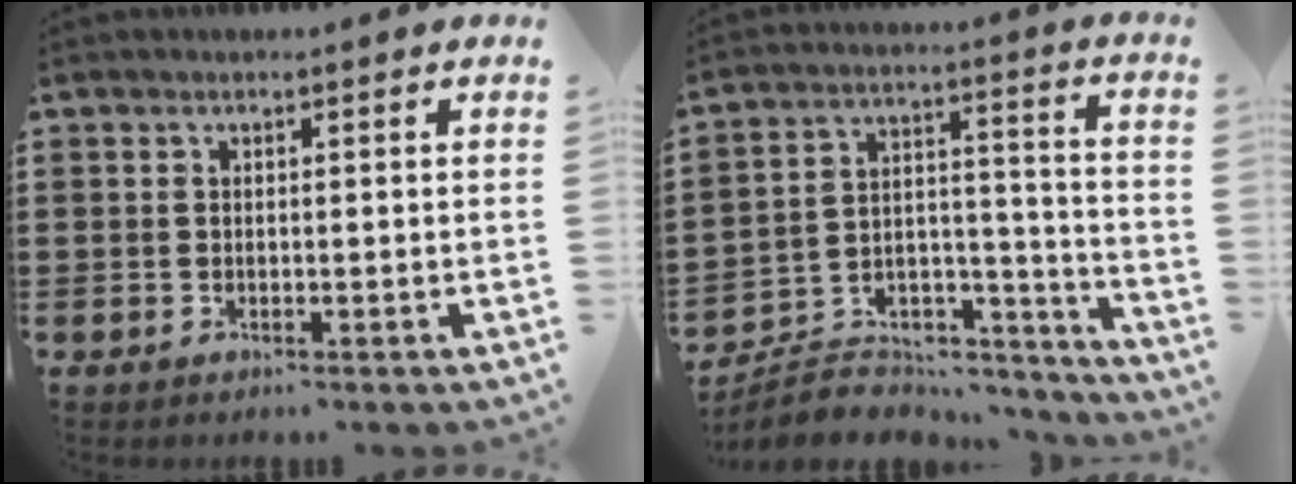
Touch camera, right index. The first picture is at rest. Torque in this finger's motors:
{"motor_torque": [0.08, 0.04, -0.01, -0.21]}